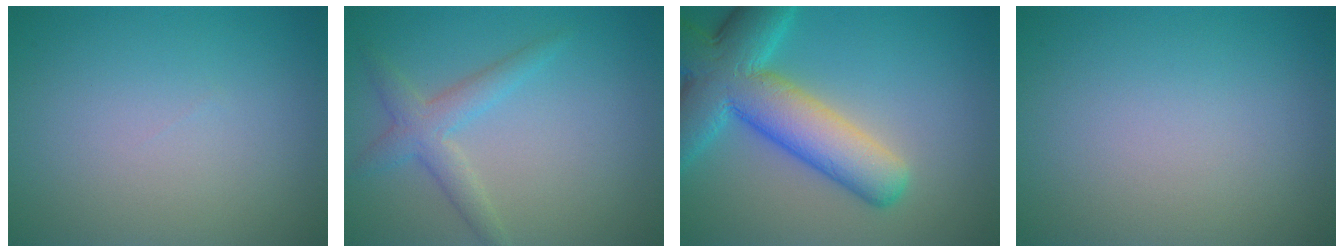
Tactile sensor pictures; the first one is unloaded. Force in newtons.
{"total": 2.8, "press": 2.8, "slide": 0.1}
{"total": 9.9, "press": 9.9, "slide": 0.6}
{"total": 0.0}